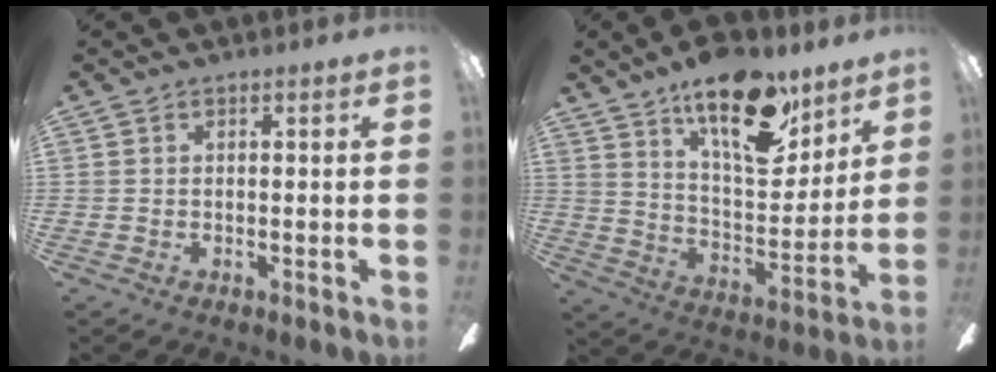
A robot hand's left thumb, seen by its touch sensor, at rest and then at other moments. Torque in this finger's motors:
{"motor_torque": [1.71, 1.72, 1.42, -1.35, 0.08]}